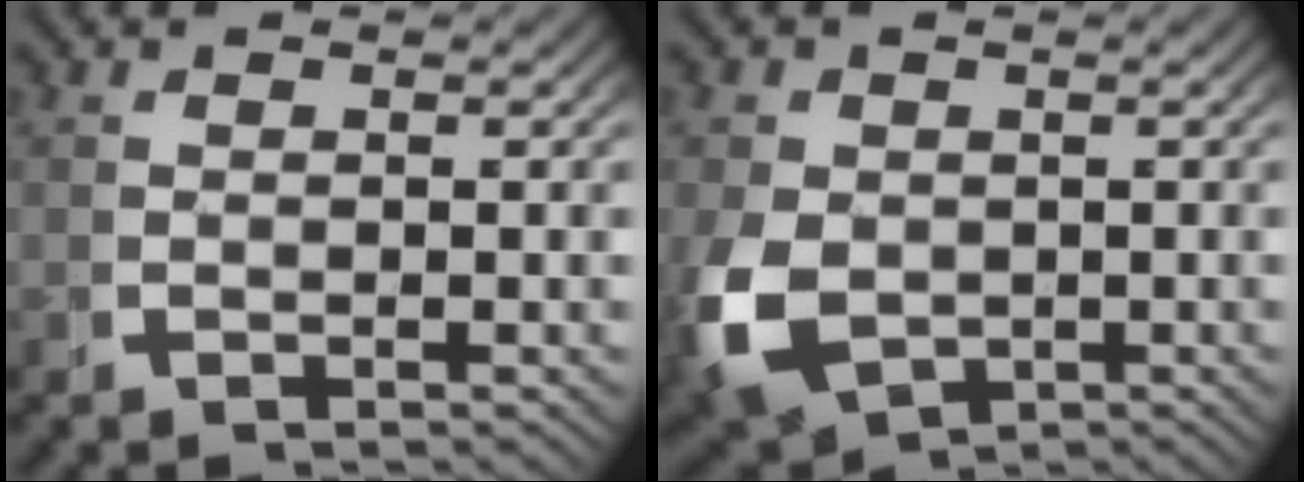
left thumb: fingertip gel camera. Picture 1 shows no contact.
{"total": 7.5, "force": [-2.2, 5.5, 4.5], "torque": [-0.120, -0.042, -0.017]}